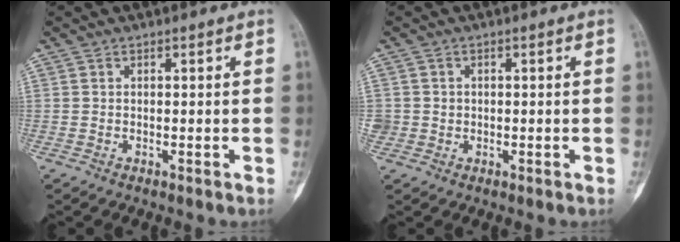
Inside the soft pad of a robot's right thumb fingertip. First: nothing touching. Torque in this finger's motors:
{"motor_torque": [0.41, 0.52, 0.46, -0.24, -0.05]}